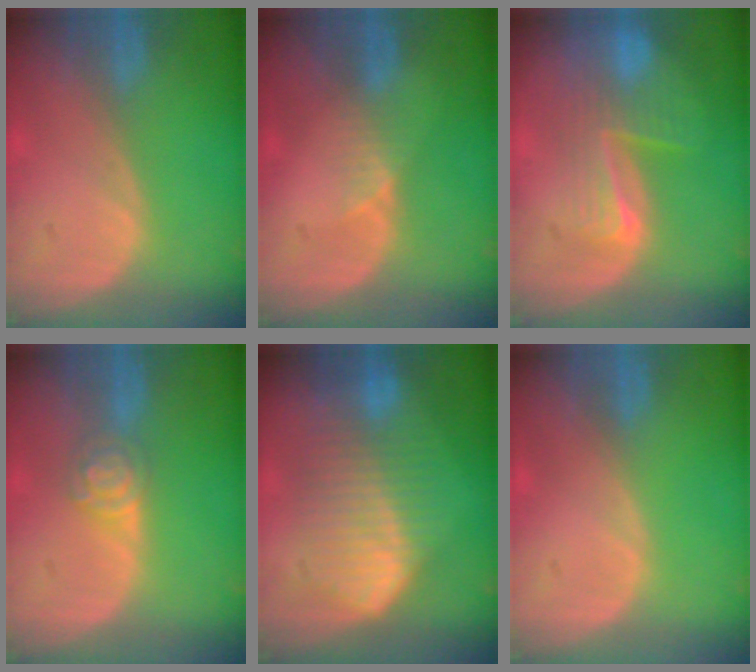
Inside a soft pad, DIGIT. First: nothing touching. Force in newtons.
{"total": 2.3, "press": 1.8, "slide": 1.4}
{"total": 8.0, "press": 7.1, "slide": 3.7}
{"total": 4.4, "press": 3.9, "slide": 1.9}
{"total": 9.5, "press": 9.5, "slide": 0.7}
{"total": 0.0}